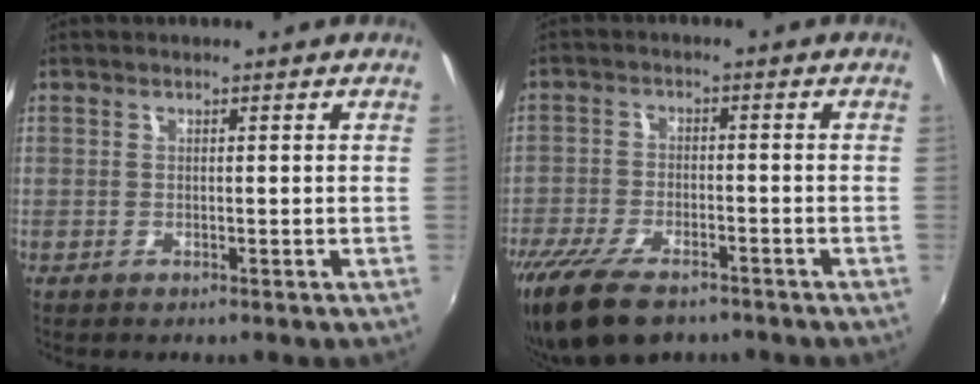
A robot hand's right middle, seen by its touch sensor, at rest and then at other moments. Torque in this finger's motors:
{"motor_torque": [1.28, -0.86, 0.24, 0.20]}